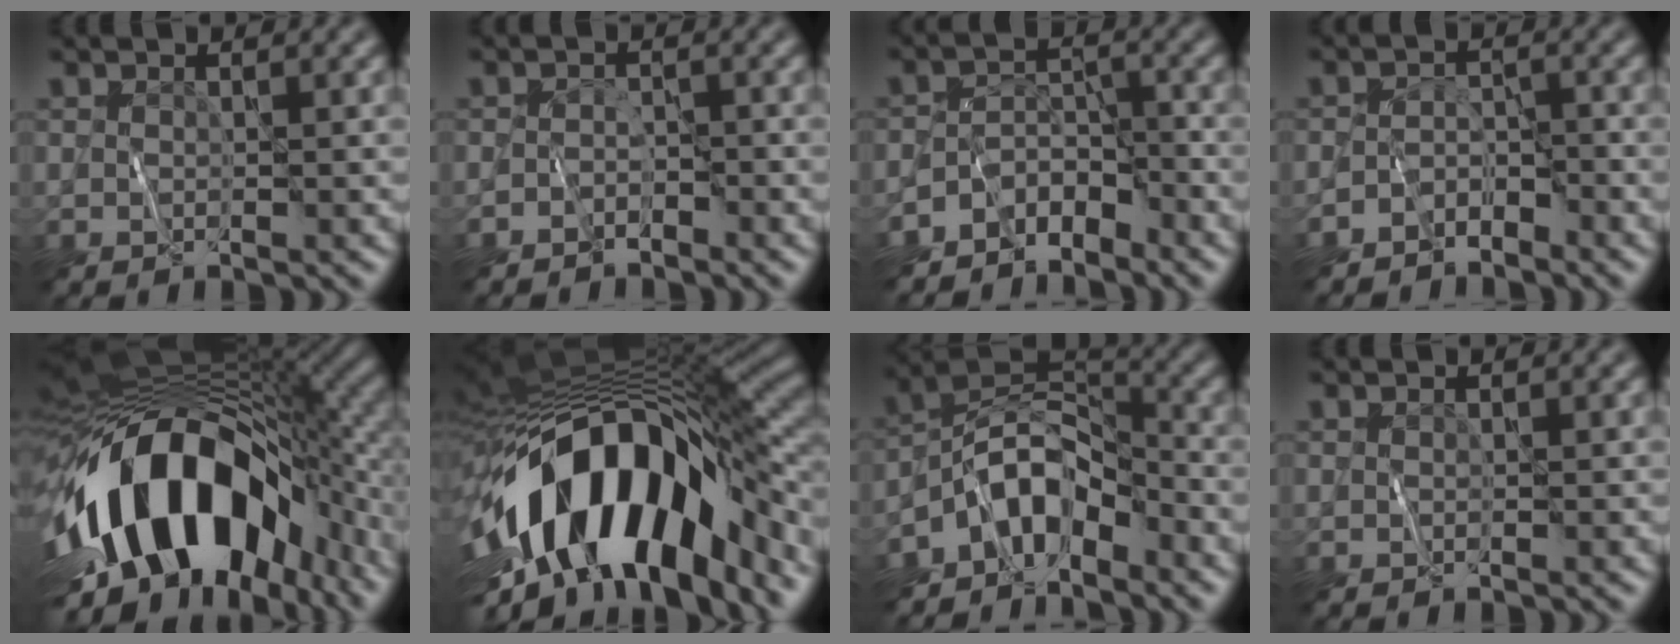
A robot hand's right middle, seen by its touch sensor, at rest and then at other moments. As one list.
[{"total": 1.3, "force": [-1.2, 0.5, 0.3], "torque": [-0.001, 0.010, -0.024]}, {"total": 4.4, "force": [-3.6, 2.0, 1.3], "torque": [-0.009, -0.001, -0.069]}, {"total": 2.3, "force": [-2.1, 1.0, 0.3], "torque": [0.001, 0.007, -0.045]}, {"total": 16.8, "force": [-4.5, 9.3, 13.3], "torque": [-0.225, -0.002, -0.074]}, {"total": 16.2, "force": [-5.0, 7.3, 13.6], "torque": [-0.227, 0.008, -0.084]}, {"total": 6.0, "force": [-3.9, 3.0, 3.5], "torque": [-0.043, 0.008, -0.084]}, {"total": 0.0}]